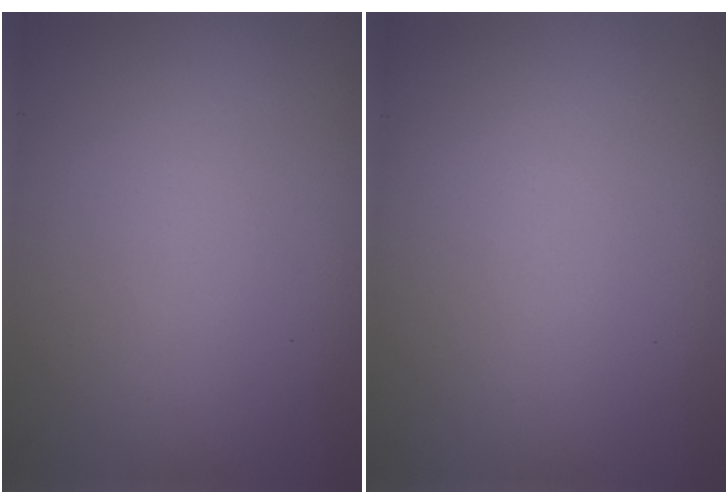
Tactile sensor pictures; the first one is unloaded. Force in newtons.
{"total": 0.0}